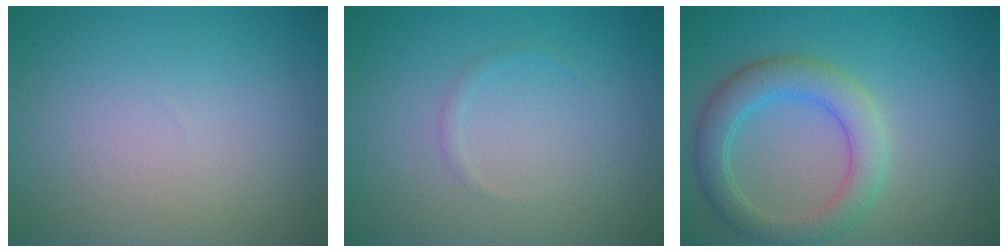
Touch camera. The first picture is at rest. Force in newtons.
{"total": 0.5, "press": 0.5, "slide": 0.0}
{"total": 4.4, "press": 4.4, "slide": 0.3}